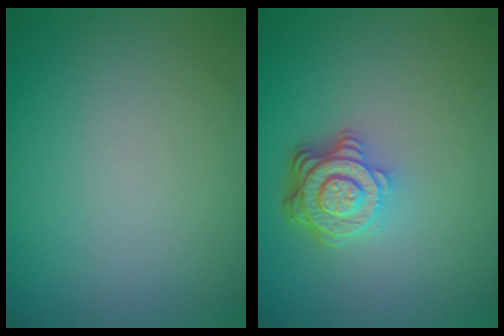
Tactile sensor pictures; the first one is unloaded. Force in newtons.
{"total": 4.6, "press": 3.4, "slide": 3.2}